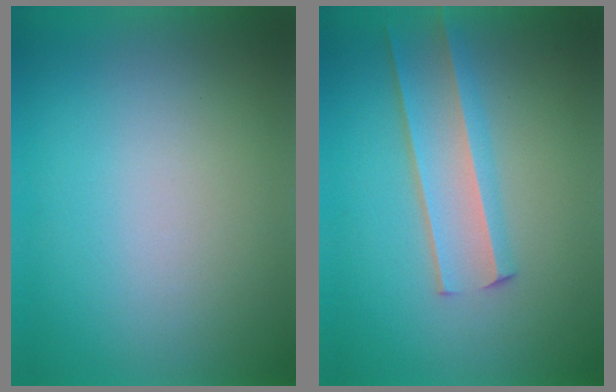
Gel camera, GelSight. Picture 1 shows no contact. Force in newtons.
{"total": 3.1}